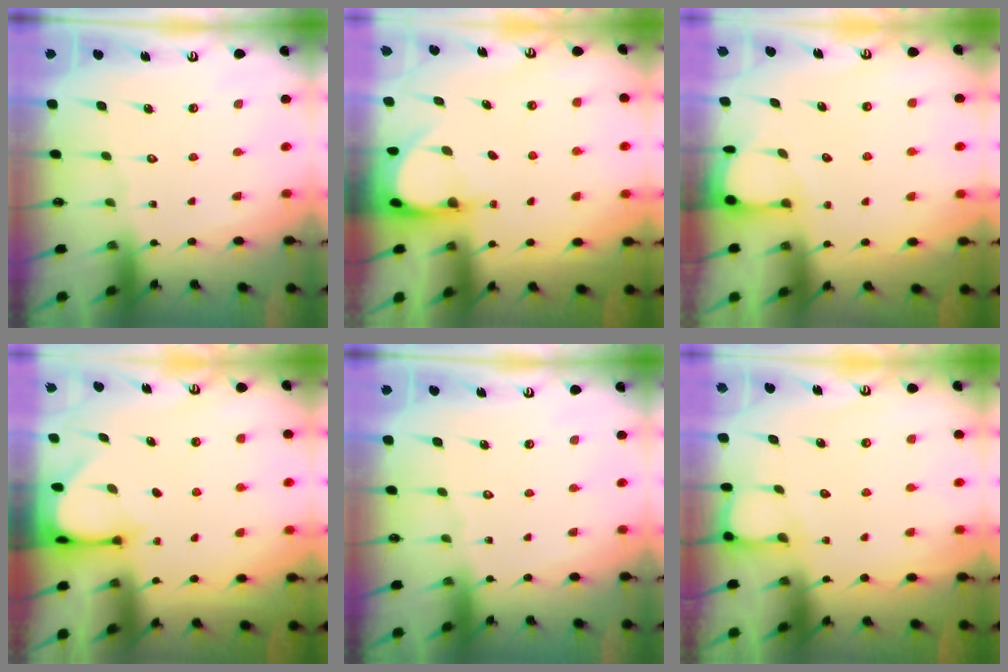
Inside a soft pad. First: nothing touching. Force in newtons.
{"total": 3.7, "press": 3.7, "slide": 0.3}
{"total": 2.4, "press": 2.3, "slide": 0.4}
{"total": 3.4, "press": 3.3, "slide": 0.3}
{"total": 0.0}
{"total": 3.9, "press": 3.9, "slide": 0.5}